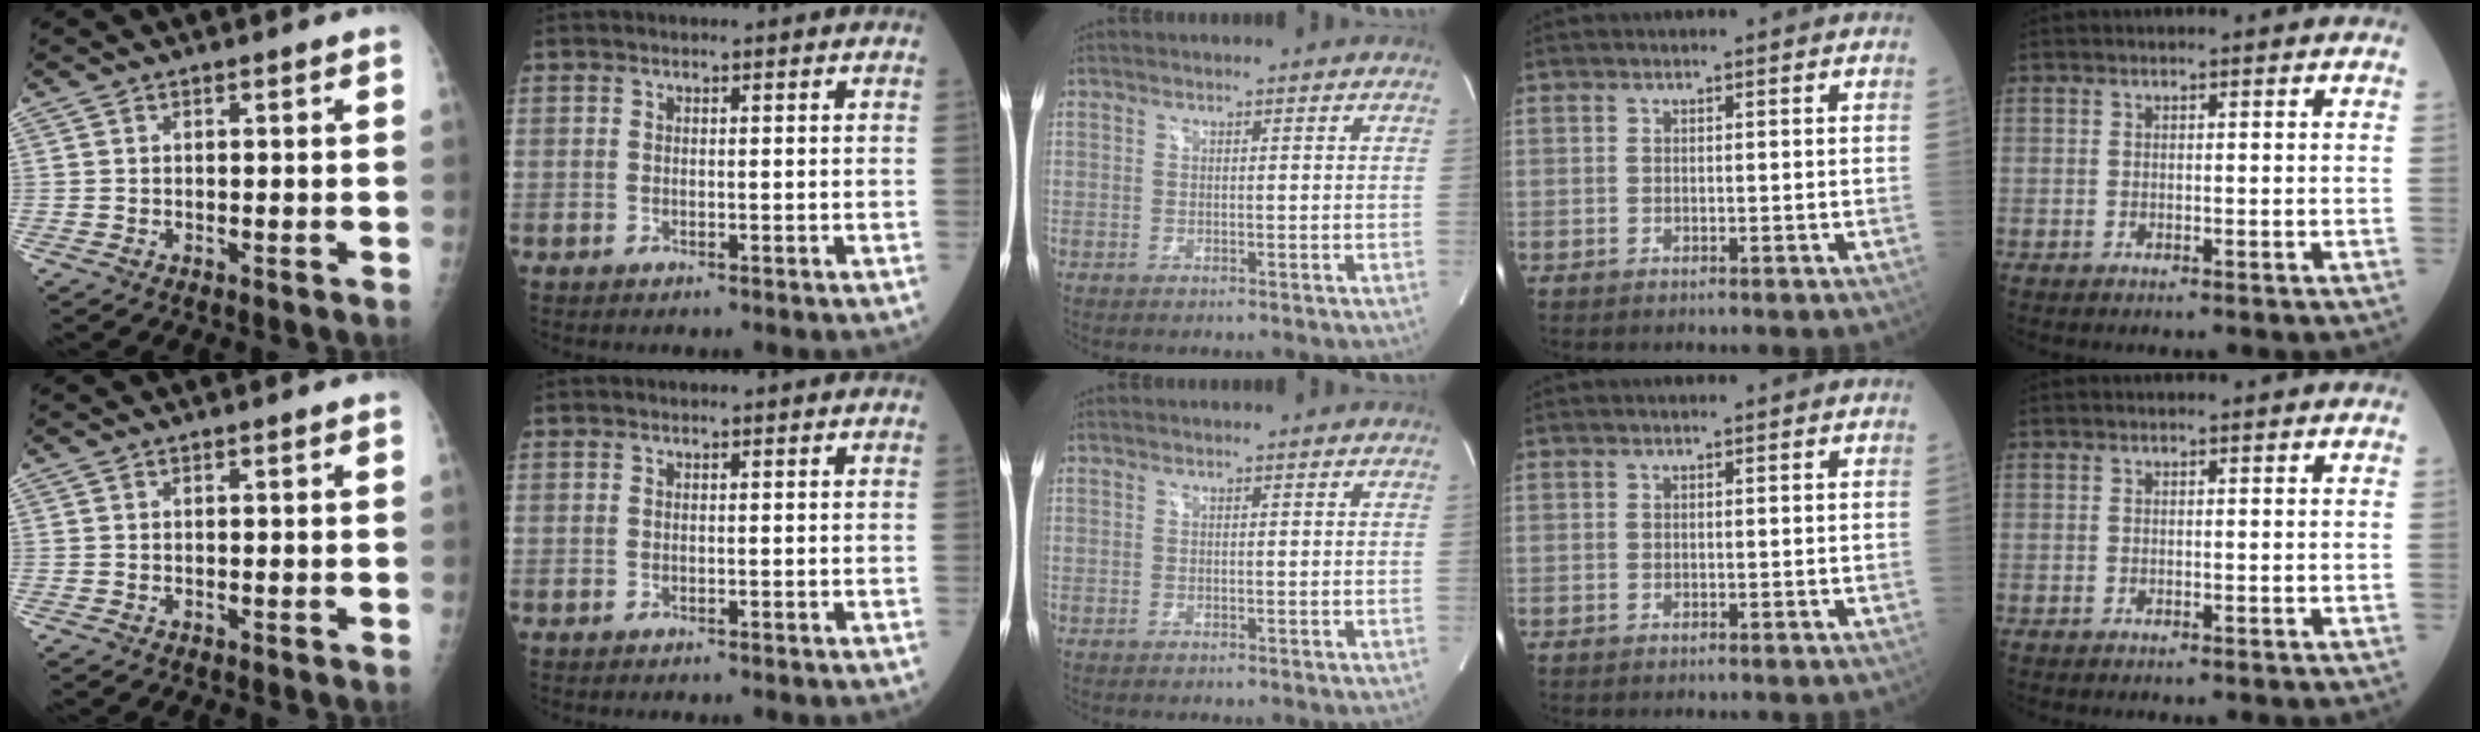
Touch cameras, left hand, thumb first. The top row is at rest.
{}